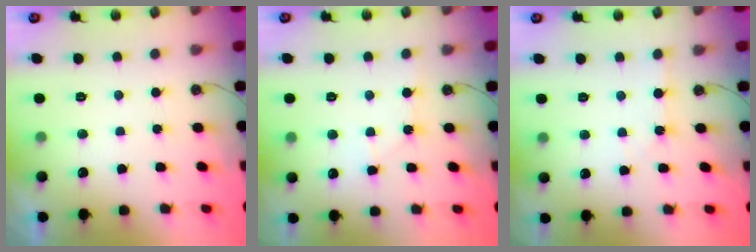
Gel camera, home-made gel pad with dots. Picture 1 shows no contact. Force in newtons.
{"total": 5.1, "press": 5.1, "slide": 0.7}
{"total": 2.1, "press": 2.1, "slide": 0.3}